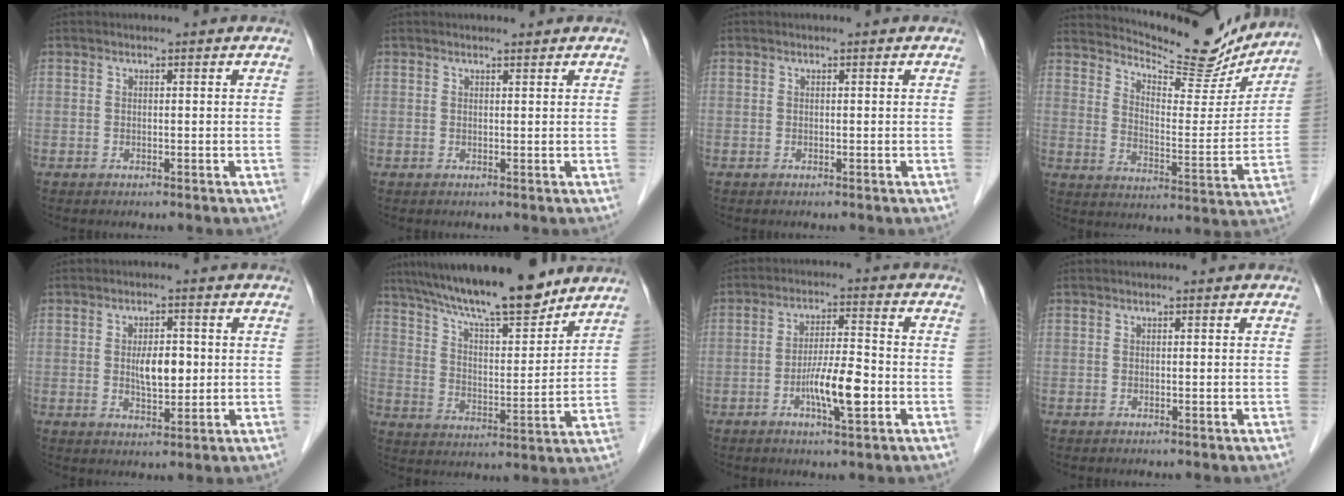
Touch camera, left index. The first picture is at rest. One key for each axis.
{"total": 0.8, "fx": 0.8, "fy": 0.0, "fz": 0.1, "tx": -0.008, "ty": 0.001, "tz": 0.014}
{"total": 0.0}
{"total": 17.6, "fx": 16.5, "fy": 3.2, "fz": 5.3, "tx": -0.085, "ty": -0.035, "tz": 0.226}
{"total": 5.0, "fx": 0.3, "fy": 2.1, "fz": 4.5, "tx": -0.078, "ty": 0.001, "tz": 0.009}
{"total": 17.2, "fx": 14.3, "fy": 2.6, "fz": 9.2, "tx": -0.156, "ty": 0.012, "tz": 0.239}
{"total": 7.3, "fx": -2.5, "fy": 1.1, "fz": 6.8, "tx": -0.130, "ty": -0.001, "tz": -0.044}
{"total": 0.0}